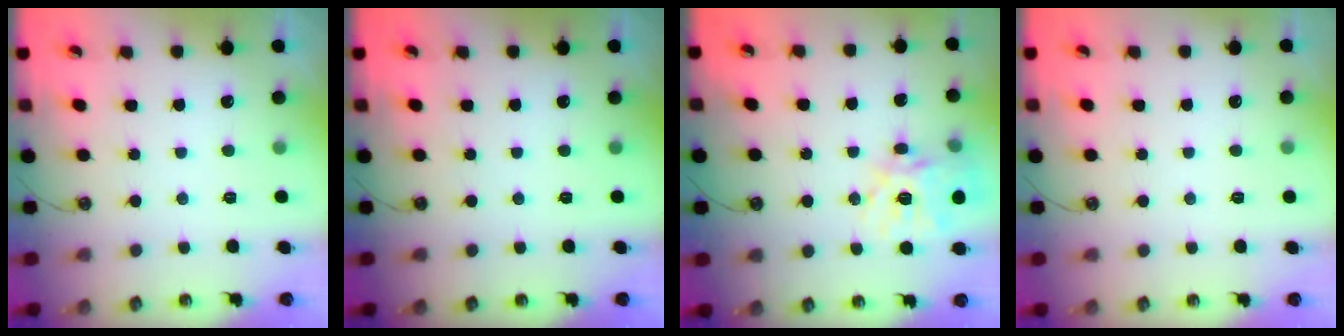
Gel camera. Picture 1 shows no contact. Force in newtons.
{"total": 0.0}
{"total": 17.4, "press": 17.3, "slide": 1.5}
{"total": 0.0}